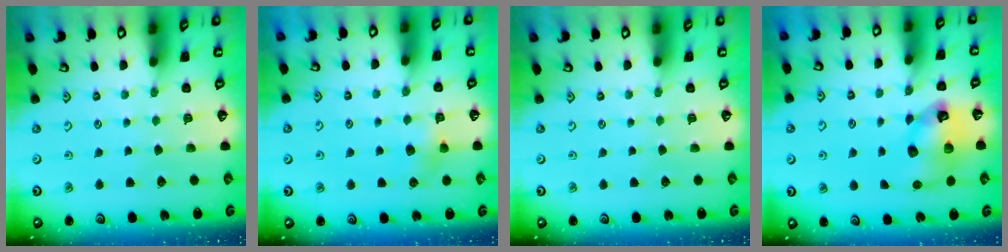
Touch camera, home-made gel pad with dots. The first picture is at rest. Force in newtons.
{"total": 4.7, "press": 4.6, "slide": 0.7}
{"total": 0.0}
{"total": 9.6, "press": 9.6, "slide": 0.4}